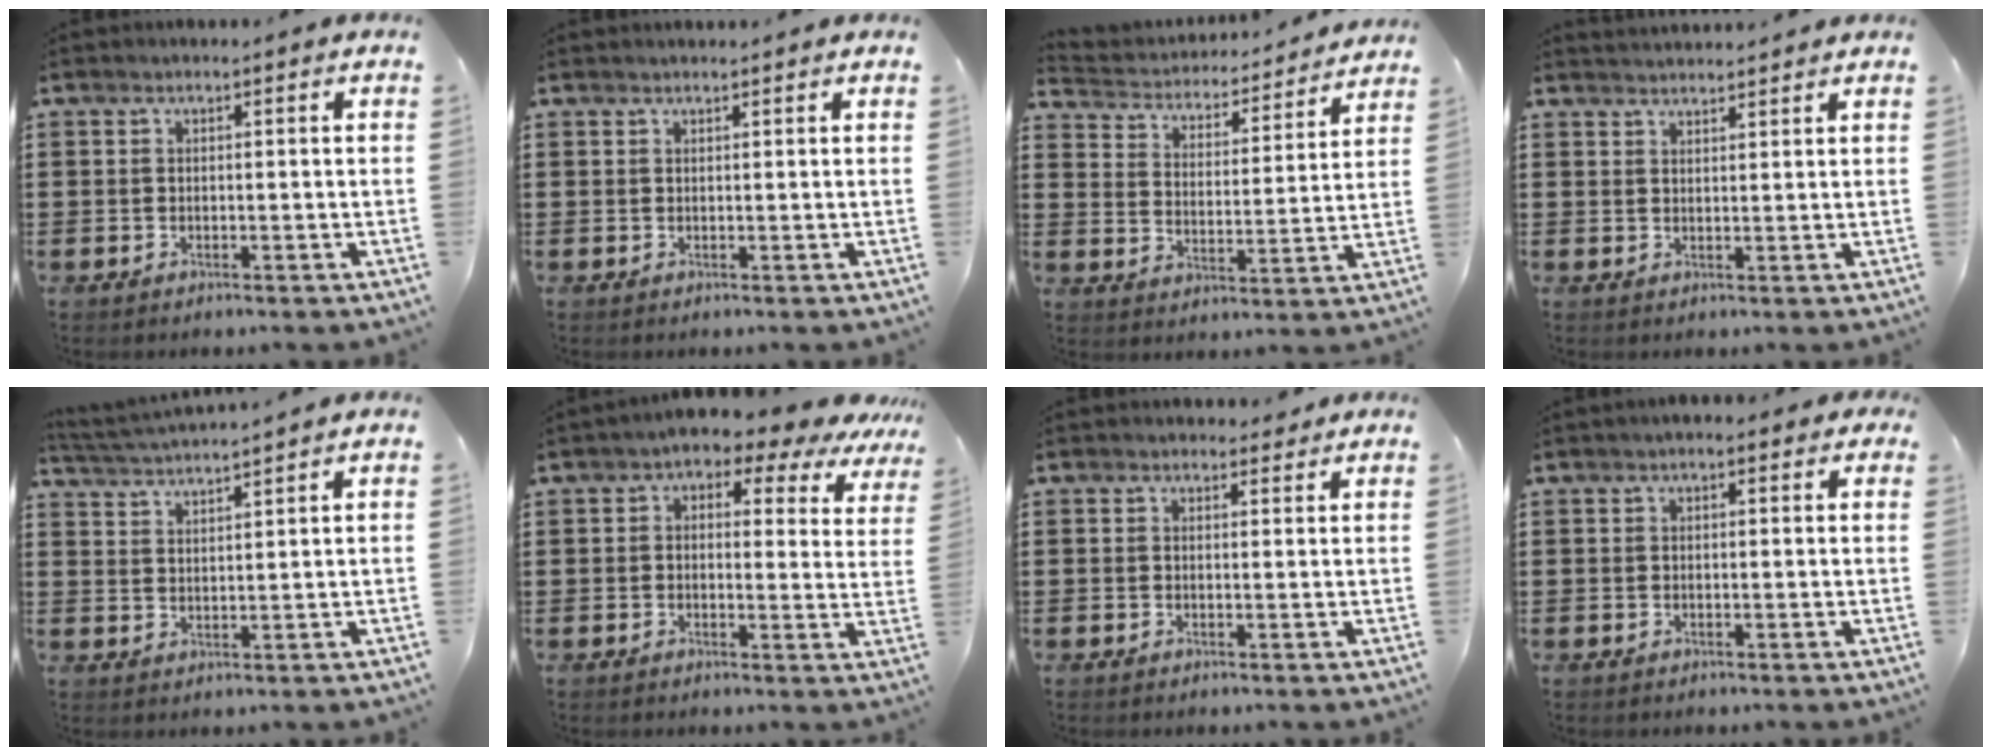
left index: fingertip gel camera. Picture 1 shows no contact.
{"total": 0.6, "force": [0.6, -0.1, 0.0], "torque": [-0.002, 0.000, 0.012]}
{"total": 3.2, "force": [3.1, 0.4, -0.2], "torque": [-0.019, -0.031, 0.044]}
{"total": 1.9, "force": [1.8, -0.1, -0.1], "torque": [-0.004, -0.002, 0.036]}
{"total": 3.0, "force": [2.9, -0.8, 0.3], "torque": [-0.018, -0.017, 0.050]}
{"total": 3.6, "force": [2.3, 1.9, 2.0], "torque": [-0.046, -0.015, 0.030]}
{"total": 1.6, "force": [1.5, 0.6, 0.2], "torque": [0.000, 0.001, 0.027]}
{"total": 1.4, "force": [0.7, 0.7, 0.9], "torque": [-0.019, 0.008, 0.012]}